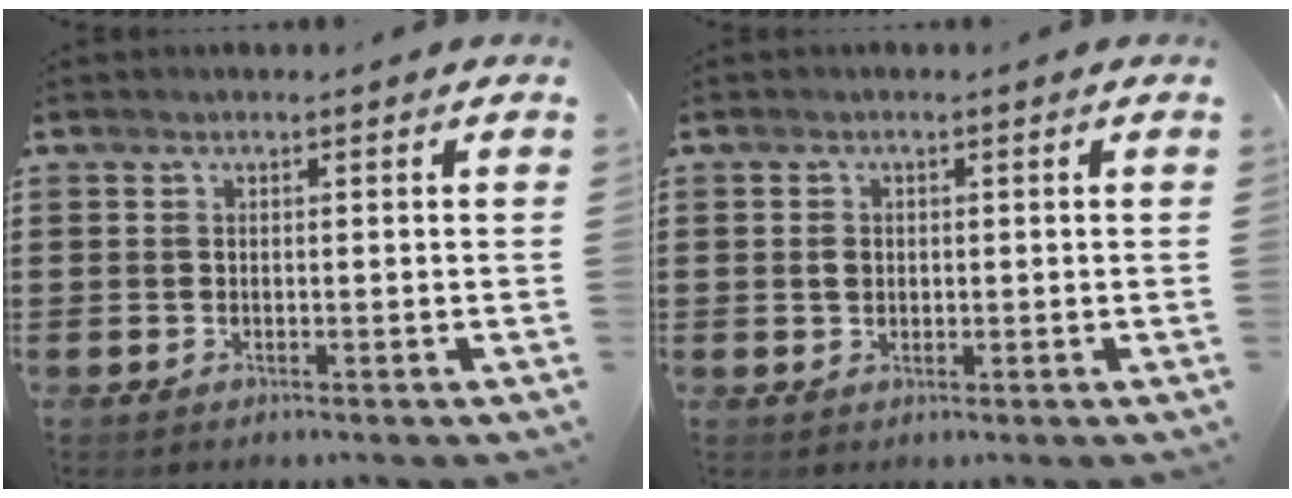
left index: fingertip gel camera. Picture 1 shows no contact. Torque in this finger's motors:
{"motor_torque": [0.26, 0.23, 0.14, 0.01]}